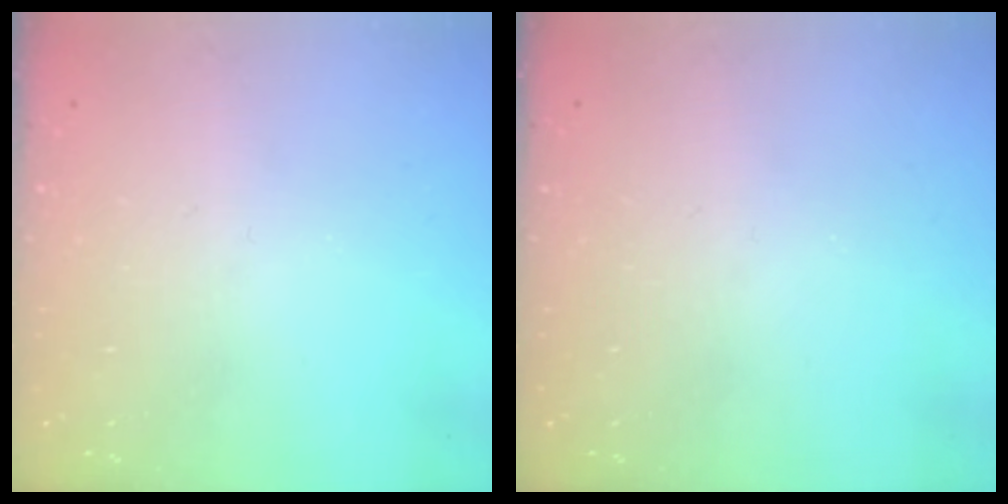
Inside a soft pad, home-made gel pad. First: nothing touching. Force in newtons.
{"total": 0.0}